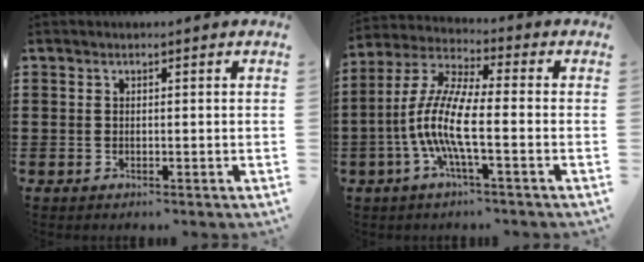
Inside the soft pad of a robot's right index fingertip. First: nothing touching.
{"total": 9.5, "force": [-2.9, 1.9, 8.9], "torque": [-0.216, -0.020, -0.067]}